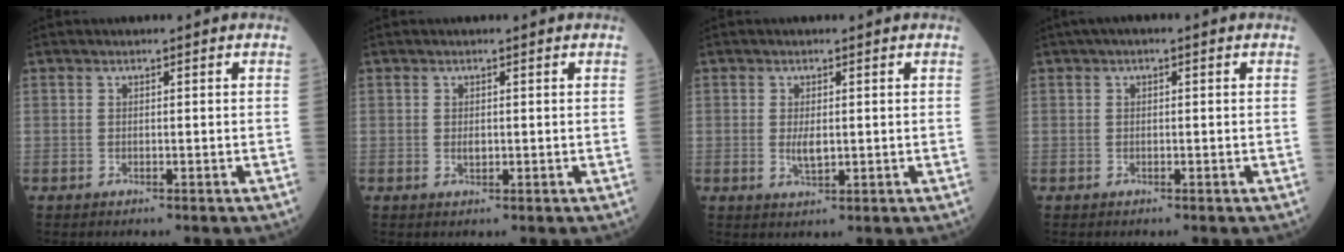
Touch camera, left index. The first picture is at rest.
{"total": 0.9, "force": [0.1, 0.5, 0.8], "torque": [-0.014, -0.001, 0.003]}
{"total": 2.5, "force": [0.1, 0.9, 2.3], "torque": [-0.046, -0.005, 0.005]}
{"total": 1.2, "force": [0.4, 0.4, 1.0], "torque": [-0.015, 0.006, 0.002]}